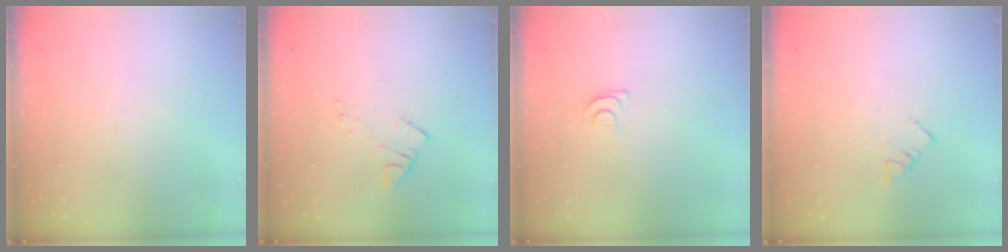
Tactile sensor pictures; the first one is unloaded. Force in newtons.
{"total": 5.2, "press": 5.2, "slide": 0.7}
{"total": 4.2, "press": 4.2, "slide": 0.5}
{"total": 4.5, "press": 4.5, "slide": 0.4}